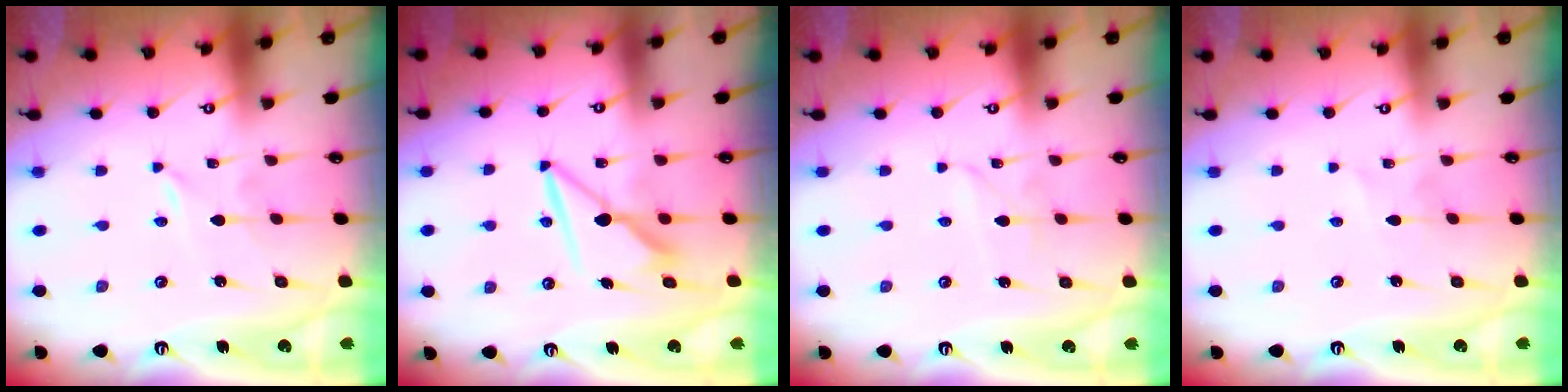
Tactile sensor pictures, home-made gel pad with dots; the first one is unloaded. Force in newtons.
{"total": 7.5, "press": 7.5, "slide": 0.4}
{"total": 1.7, "press": 1.7, "slide": 0.2}
{"total": 1.7, "press": 1.7, "slide": 0.2}